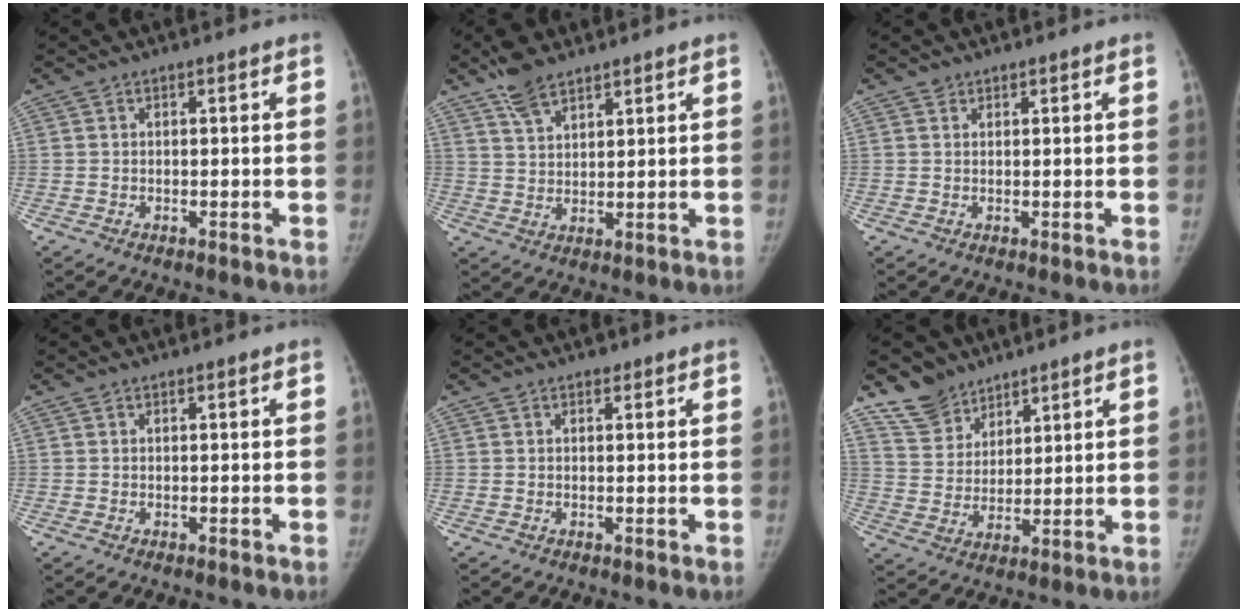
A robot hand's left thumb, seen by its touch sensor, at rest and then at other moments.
{"total": 6.4, "force": [5.0, 2.7, 3.1], "torque": [-0.045, -0.019, 0.097]}
{"total": 0.9, "force": [0.6, 0.6, 0.0], "torque": [0.009, -0.003, 0.007]}
{"total": 0.0}
{"total": 0.8, "force": [0.5, 0.5, 0.2], "torque": [0.002, -0.003, 0.004]}
{"total": 8.5, "force": [6.7, 5.2, 1.2], "torque": [0.003, -0.043, 0.138]}